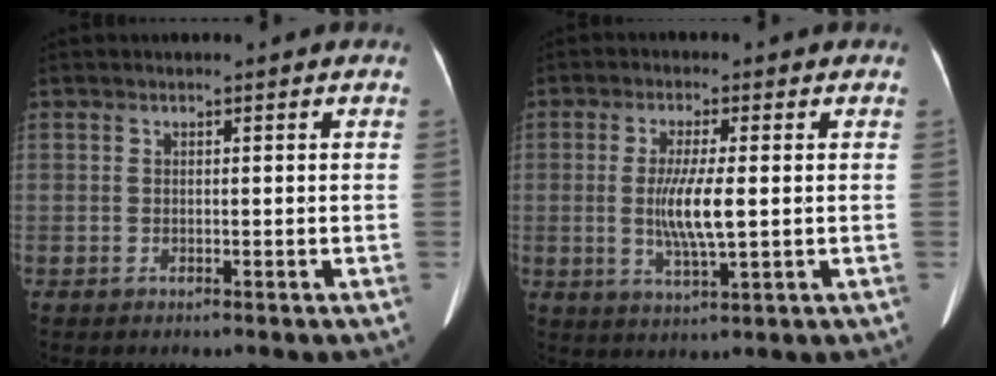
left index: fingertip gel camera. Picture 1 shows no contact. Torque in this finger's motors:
{"motor_torque": [1.40, 0.13, 0.69, 0.10]}